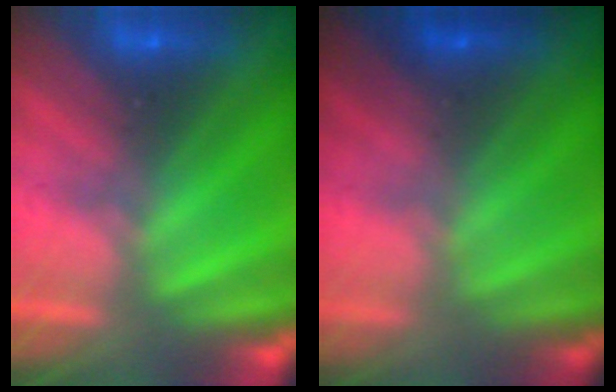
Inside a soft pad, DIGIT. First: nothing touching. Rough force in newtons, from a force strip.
{"total": 1.1}